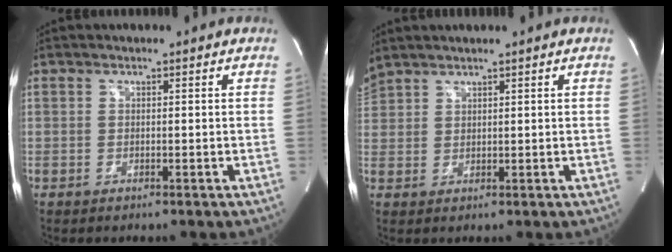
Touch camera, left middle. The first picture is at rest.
{"total": 3.8, "force": [3.6, 0.6, 1.1], "torque": [-0.039, 0.026, 0.083]}